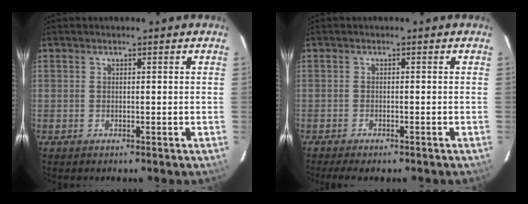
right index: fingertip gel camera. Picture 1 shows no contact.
{"total": 4.4, "force": [-3.7, 0.9, 2.3], "torque": [-0.051, -0.017, -0.055]}